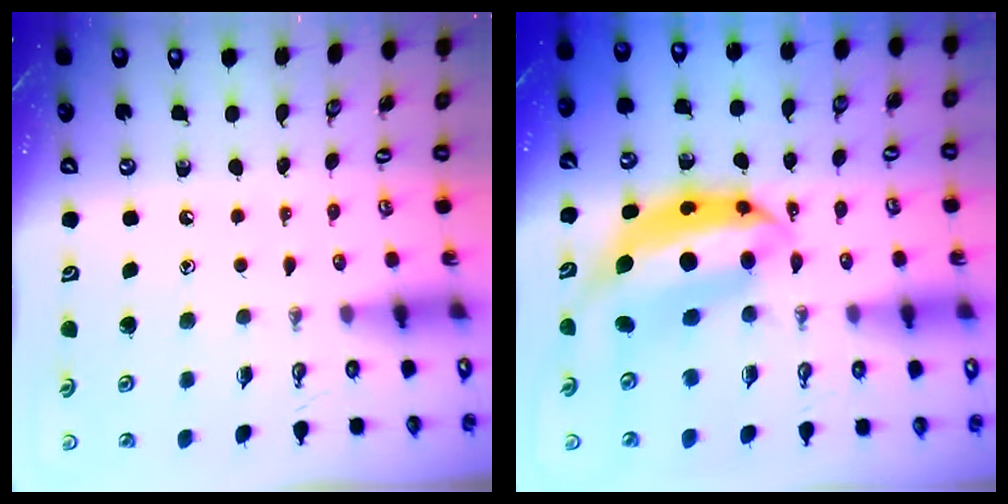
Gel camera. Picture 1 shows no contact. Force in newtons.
{"total": 10.4, "press": 10.4, "slide": 1.0}